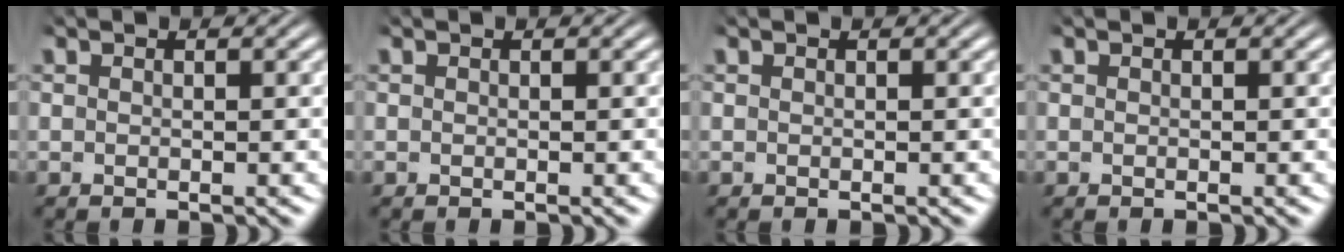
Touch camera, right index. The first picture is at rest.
{"total": 0.0}
{"total": 0.0}
{"total": 0.0}